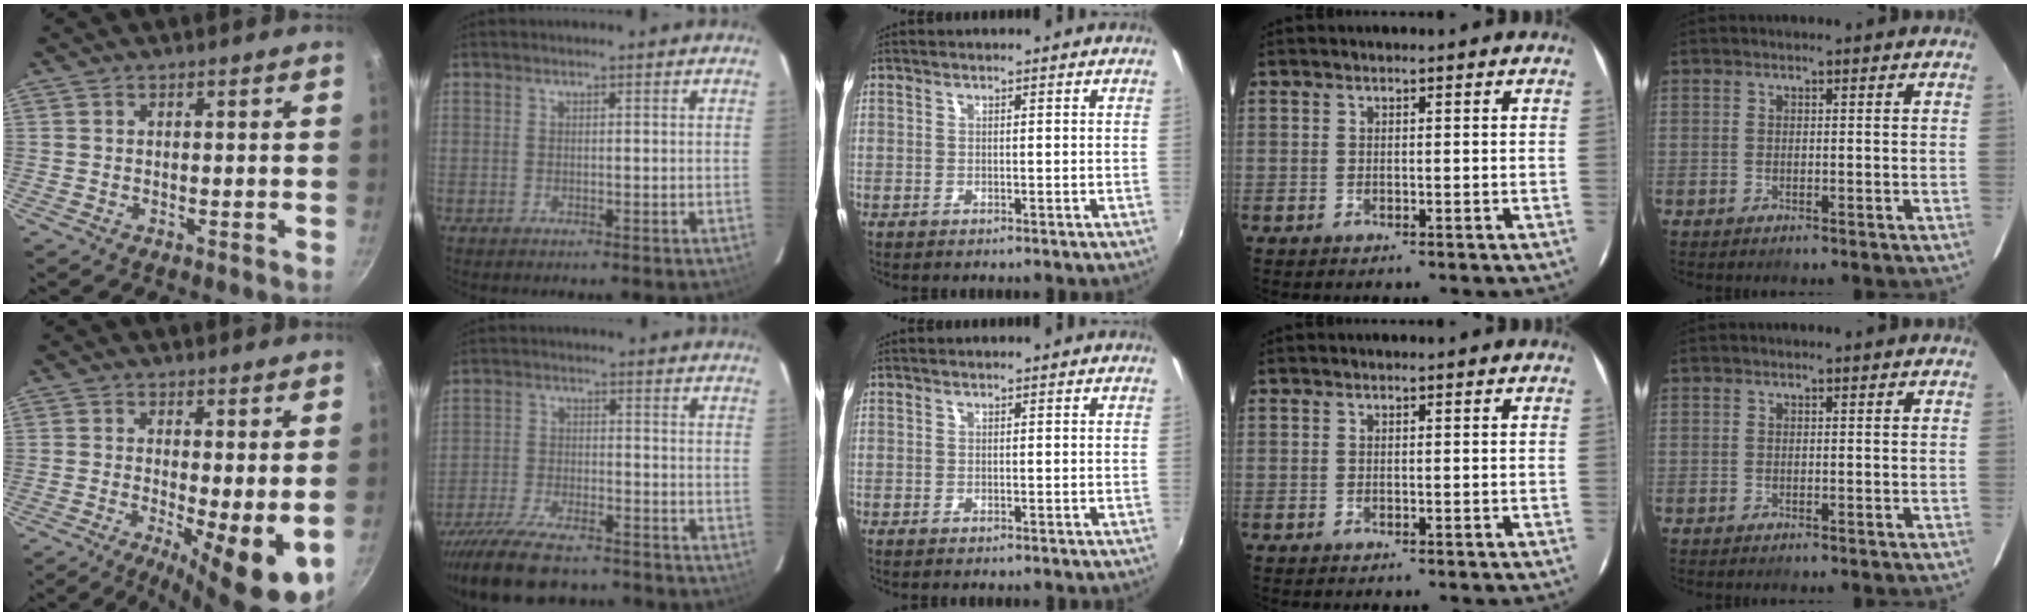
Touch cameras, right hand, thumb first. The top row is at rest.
{"thumb": {"total": 10.1, "force": [-1.4, 2.5, 9.7], "torque": [-0.139, -0.009, -0.016]}, "index": {"total": 15.4, "force": [-12.8, 4.9, 7.1], "torque": [-0.156, -0.019, -0.213]}}